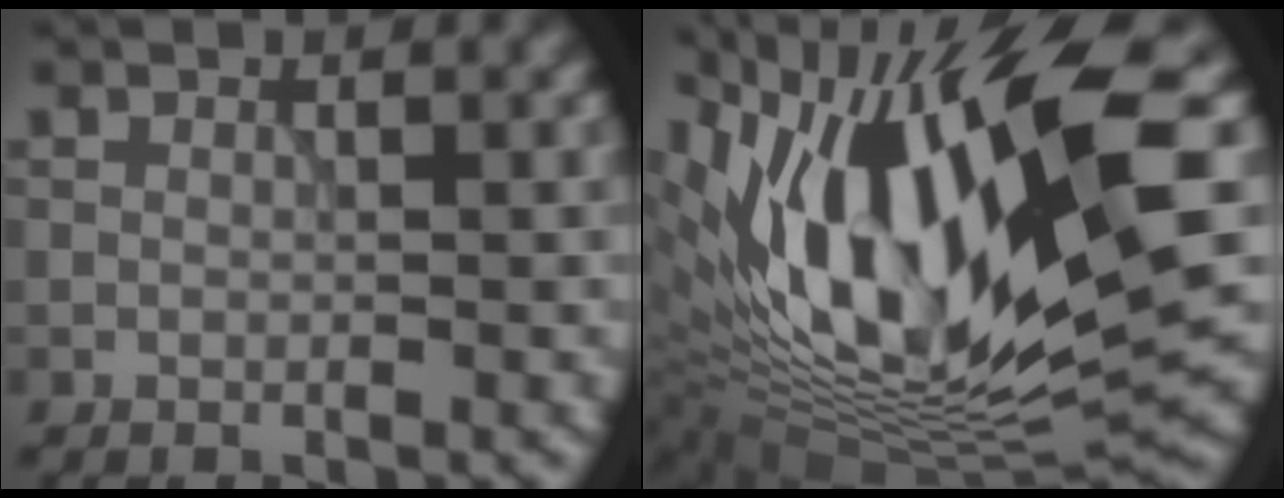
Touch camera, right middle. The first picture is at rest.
{"total": 16.4, "force": [2.6, 5.4, 15.2], "torque": [-0.284, 0.000, 0.047]}